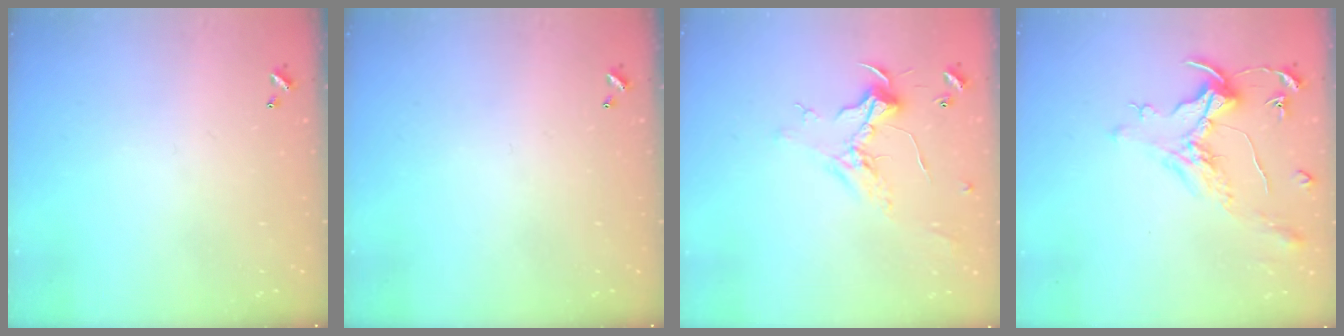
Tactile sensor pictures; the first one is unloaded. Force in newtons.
{"total": 0.0}
{"total": 0.9, "press": 0.8, "slide": 0.4}
{"total": 1.6, "press": 1.4, "slide": 0.7}